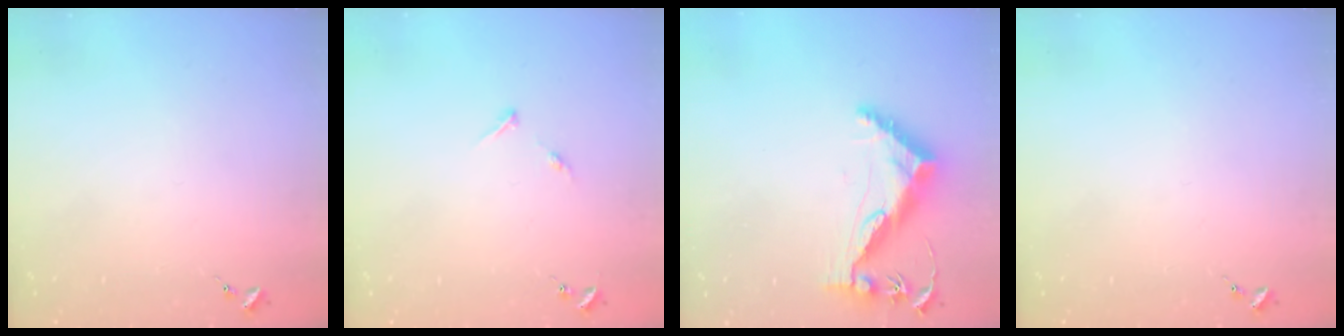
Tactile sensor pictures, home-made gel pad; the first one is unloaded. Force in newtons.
{"total": 5.2, "press": 5.2, "slide": 0.6}
{"total": 12.8, "press": 12.8, "slide": 0.8}
{"total": 0.0}